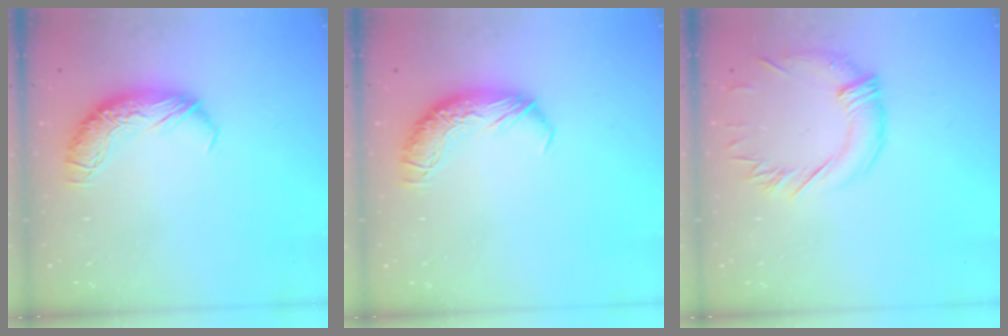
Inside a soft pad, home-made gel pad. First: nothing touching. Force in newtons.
{"total": 0.0}
{"total": 1.1, "press": 0.2, "slide": 1.1}